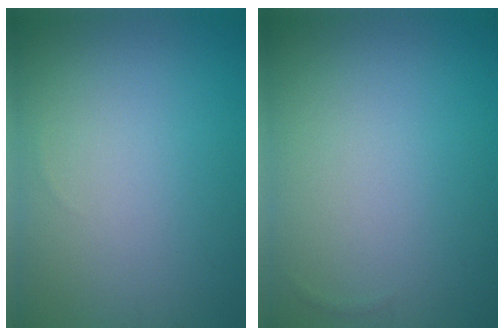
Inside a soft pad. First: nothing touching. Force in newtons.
{"total": 0.0}